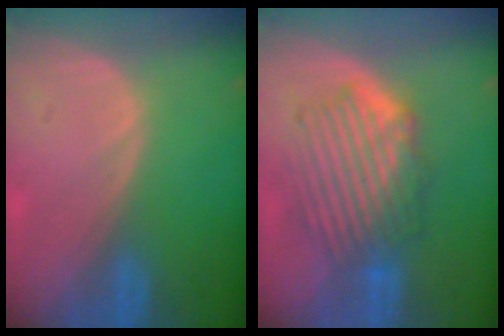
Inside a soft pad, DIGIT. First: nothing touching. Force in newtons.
{"total": 8.4, "press": 7.8, "slide": 3.1}